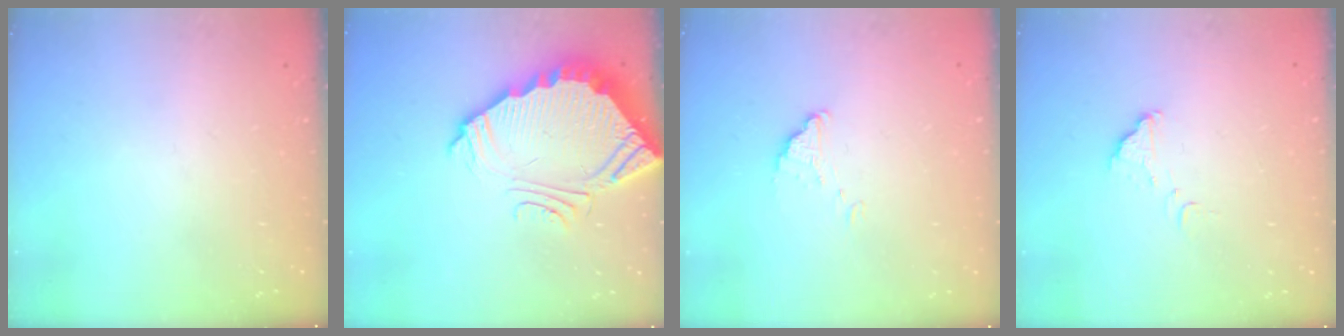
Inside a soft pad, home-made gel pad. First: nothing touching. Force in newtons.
{"total": 5.8, "press": 5.8, "slide": 0.4}
{"total": 1.5, "press": 1.5, "slide": 0.1}
{"total": 2.4, "press": 2.4, "slide": 0.1}